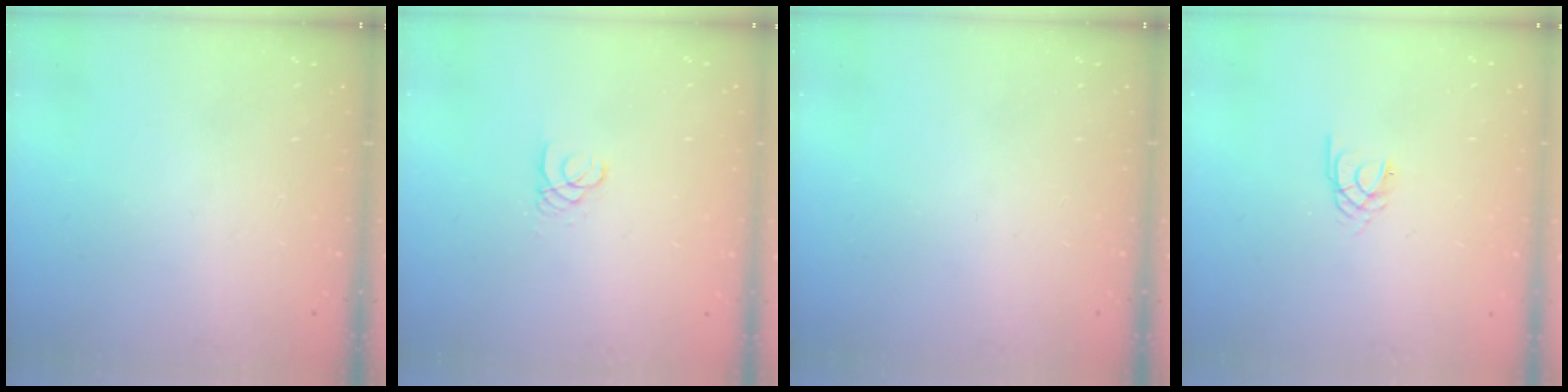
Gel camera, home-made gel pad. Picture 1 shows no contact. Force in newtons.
{"total": 1.8, "press": 1.8, "slide": 0.2}
{"total": 0.0}
{"total": 1.7, "press": 1.7, "slide": 0.3}